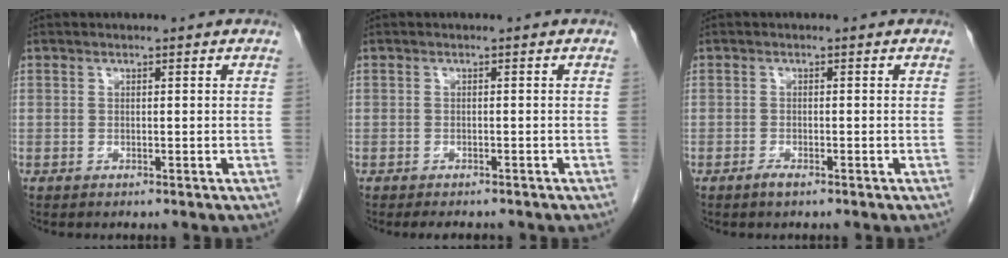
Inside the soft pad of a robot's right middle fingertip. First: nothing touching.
{"total": 3.1, "force": [-2.7, 1.1, 1.2], "torque": [-0.016, -0.006, -0.031]}
{"total": 1.0, "force": [-0.7, 0.1, 0.8], "torque": [-0.020, -0.003, -0.013]}